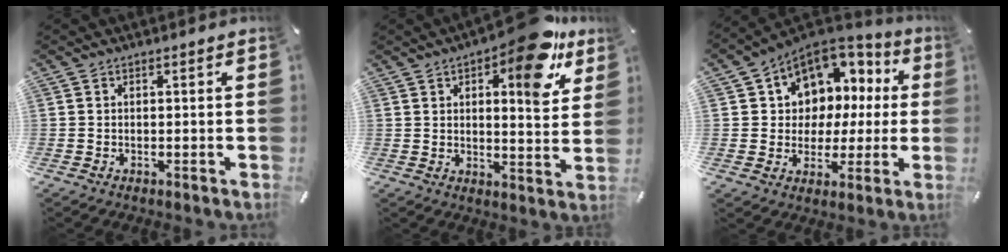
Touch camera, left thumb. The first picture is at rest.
{"total": 14.4, "force": [8.6, 5.2, 10.3], "torque": [-0.129, -0.055, 0.135]}
{"total": 9.8, "force": [4.2, 8.3, 2.8], "torque": [-0.060, -0.040, 0.084]}